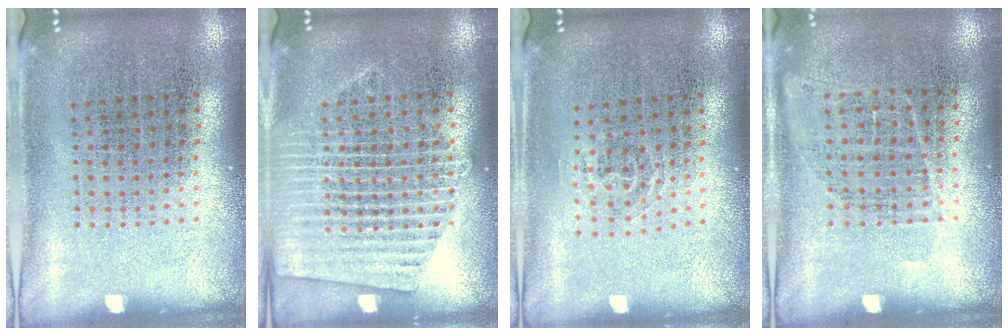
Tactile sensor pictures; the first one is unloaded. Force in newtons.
{"total": 1.6, "press": 1.6, "slide": 0.3}
{"total": 0.8, "press": 0.5, "slide": 0.7}
{"total": 0.9, "press": 0.7, "slide": 0.4}